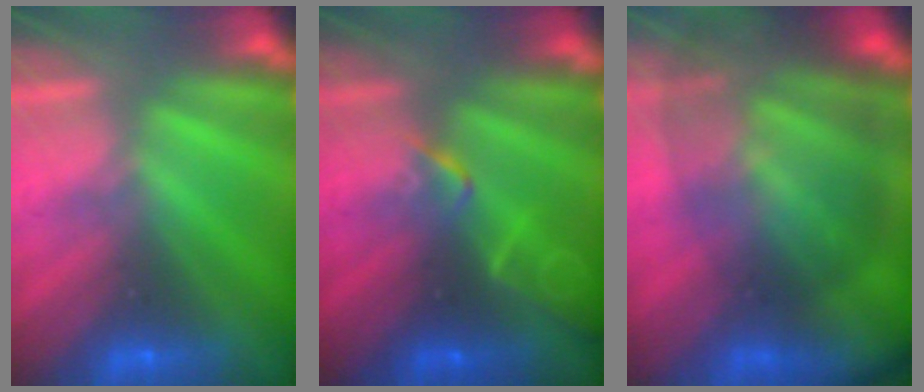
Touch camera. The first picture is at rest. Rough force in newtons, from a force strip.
{"total": 2.1}
{"total": 10.7}